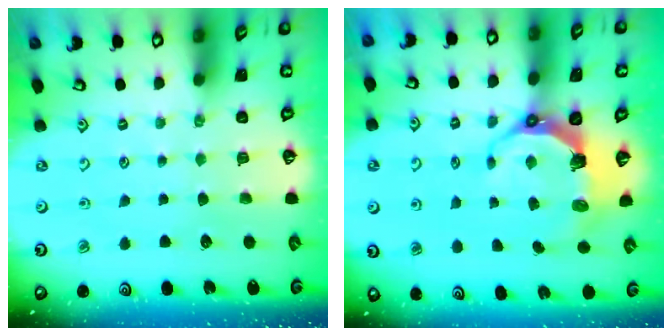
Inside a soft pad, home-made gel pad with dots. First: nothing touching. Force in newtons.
{"total": 8.7, "press": 7.0, "slide": 5.2}